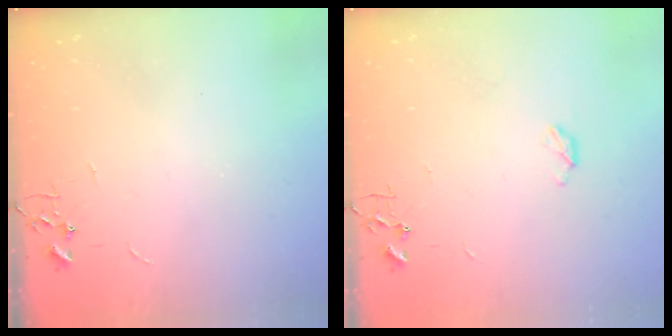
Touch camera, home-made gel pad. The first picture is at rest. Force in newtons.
{"total": 2.8, "press": 2.8, "slide": 0.5}